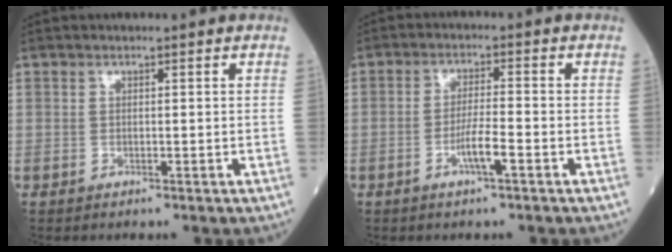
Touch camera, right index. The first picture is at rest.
{"total": 4.2, "force": [-1.9, 0.1, 3.8], "torque": [-0.072, -0.003, -0.038]}